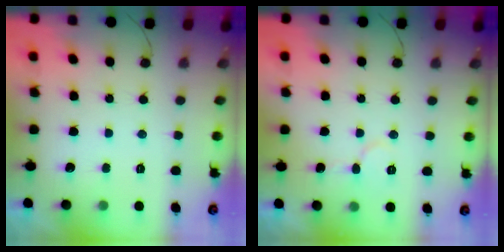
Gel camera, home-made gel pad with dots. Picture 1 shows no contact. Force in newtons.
{"total": 5.7, "press": 5.6, "slide": 0.6}